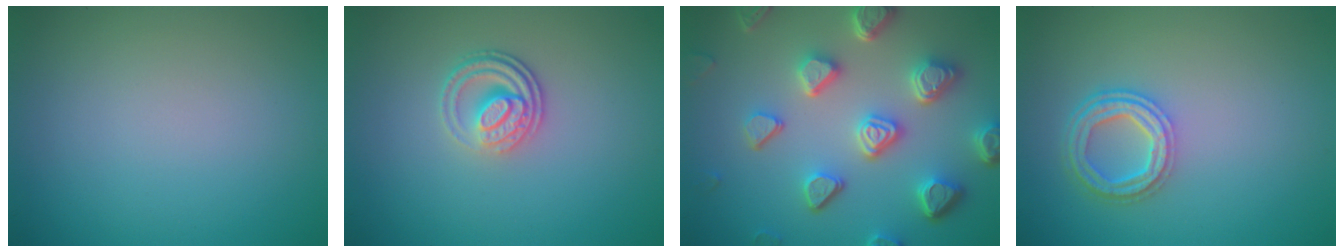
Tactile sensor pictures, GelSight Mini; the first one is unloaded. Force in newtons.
{"total": 3.0, "press": 2.4, "slide": 1.8}
{"total": 6.9, "press": 5.4, "slide": 4.2}
{"total": 4.1, "press": 3.1, "slide": 2.6}